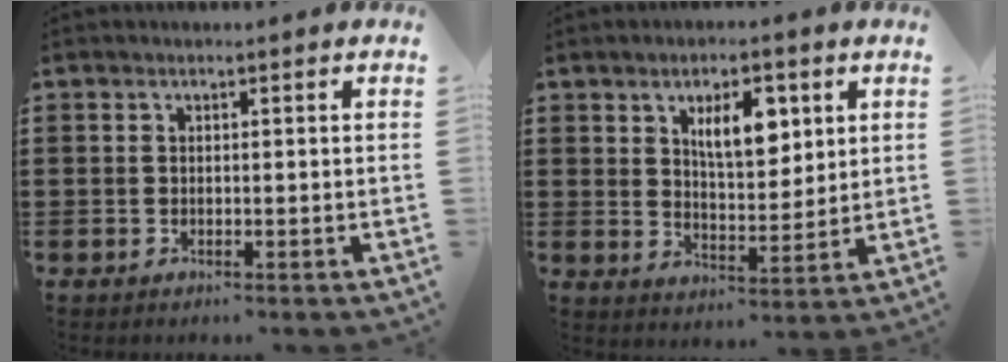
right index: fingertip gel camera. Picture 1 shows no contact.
{"total": 7.1, "force": [3.1, 3.3, 5.5], "torque": [-0.094, 0.002, 0.047]}